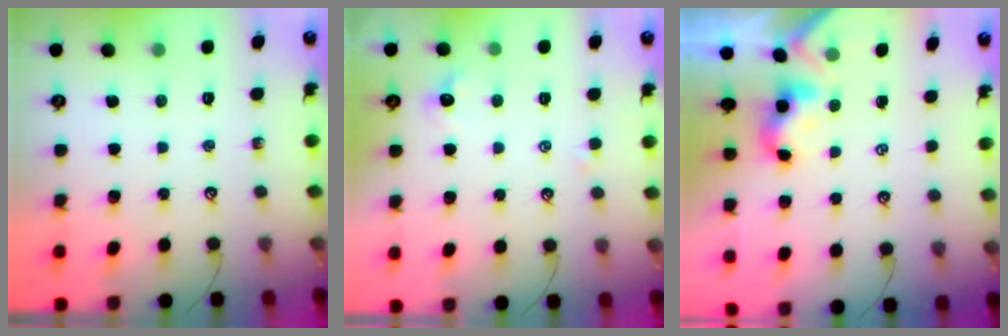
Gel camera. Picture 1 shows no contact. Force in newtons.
{"total": 0.7, "press": 0.1, "slide": 0.7}
{"total": 0.6, "press": 0.3, "slide": 0.5}